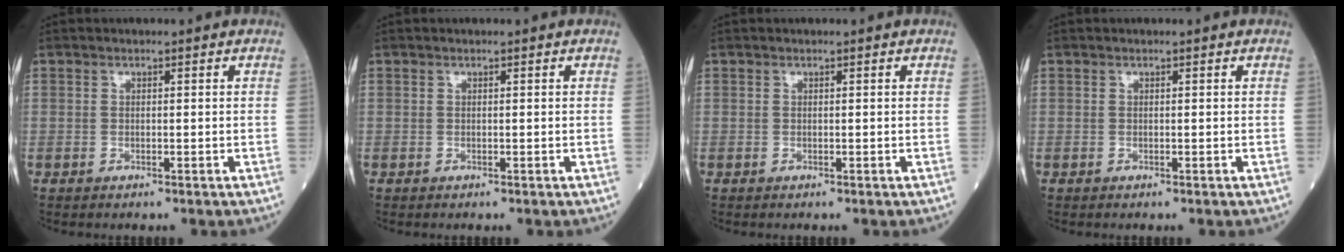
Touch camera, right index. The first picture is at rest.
{"total": 0.0}
{"total": 0.0}
{"total": 0.0}